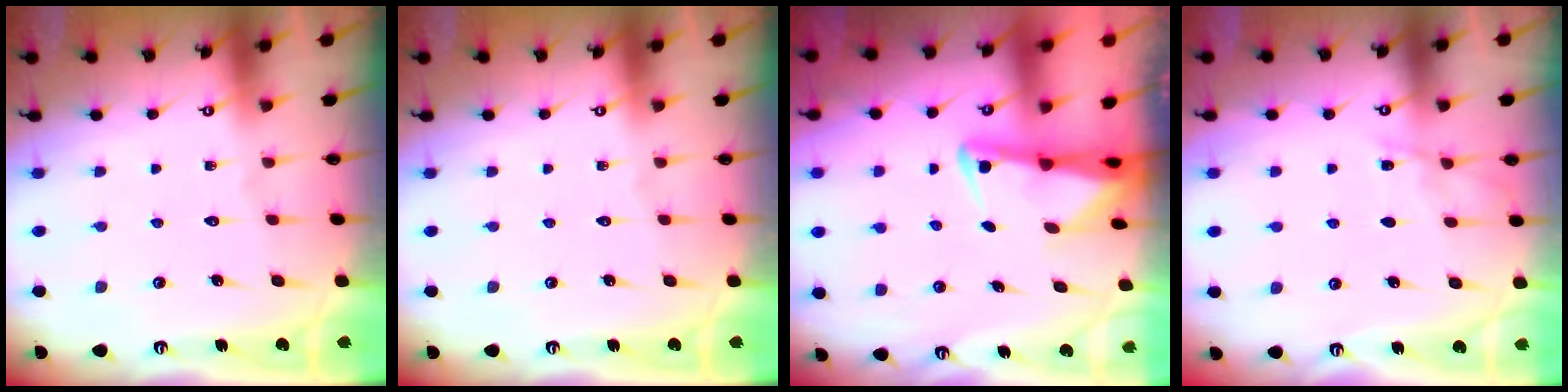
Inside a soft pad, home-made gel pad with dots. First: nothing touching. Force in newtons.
{"total": 0.0}
{"total": 2.7, "press": 2.6, "slide": 0.6}
{"total": 4.5, "press": 4.5, "slide": 0.4}